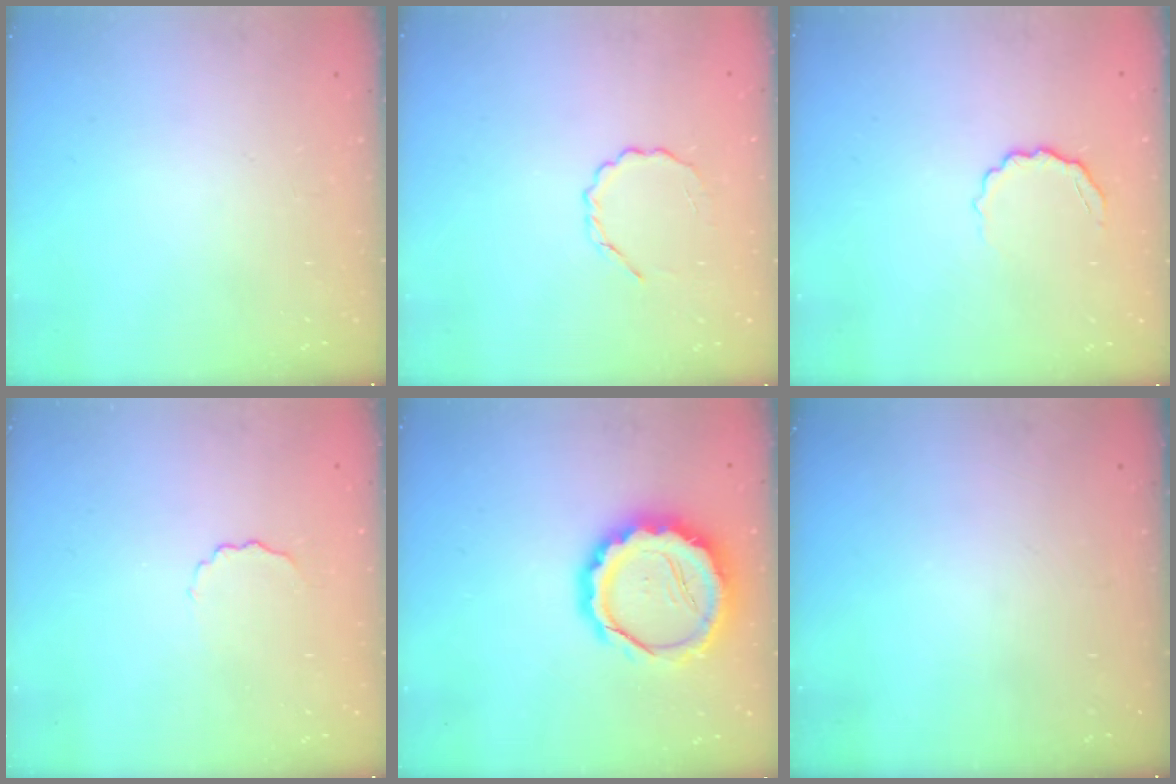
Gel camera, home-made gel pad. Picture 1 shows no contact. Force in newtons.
{"total": 3.0, "press": 2.8, "slide": 1.0}
{"total": 5.3, "press": 5.2, "slide": 1.3}
{"total": 4.1, "press": 4.0, "slide": 0.8}
{"total": 14.3, "press": 14.0, "slide": 2.9}
{"total": 0.0}